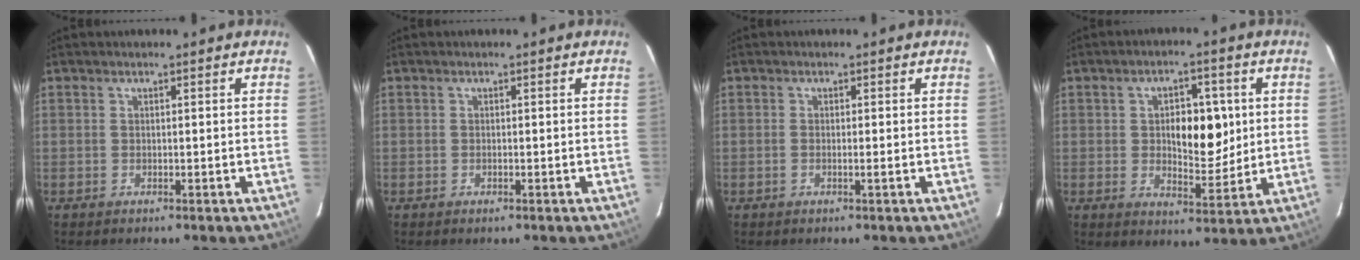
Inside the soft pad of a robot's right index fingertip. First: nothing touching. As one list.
[{"total": 0.5, "force": [-0.2, 0.2, 0.5], "torque": [-0.009, -0.002, -0.001]}, {"total": 1.0, "force": [-0.2, 0.0, 1.0], "torque": [-0.019, 0.000, -0.004]}, {"total": 8.6, "force": [1.3, 4.1, 7.4], "torque": [-0.111, 0.007, 0.028]}]